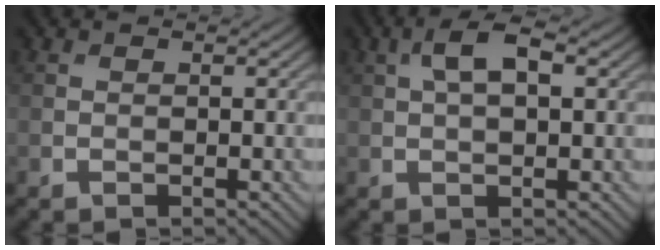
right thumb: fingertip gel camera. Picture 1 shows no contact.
{"total": 5.4, "force": [1.6, 2.4, 4.6], "torque": [-0.093, 0.009, 0.025]}